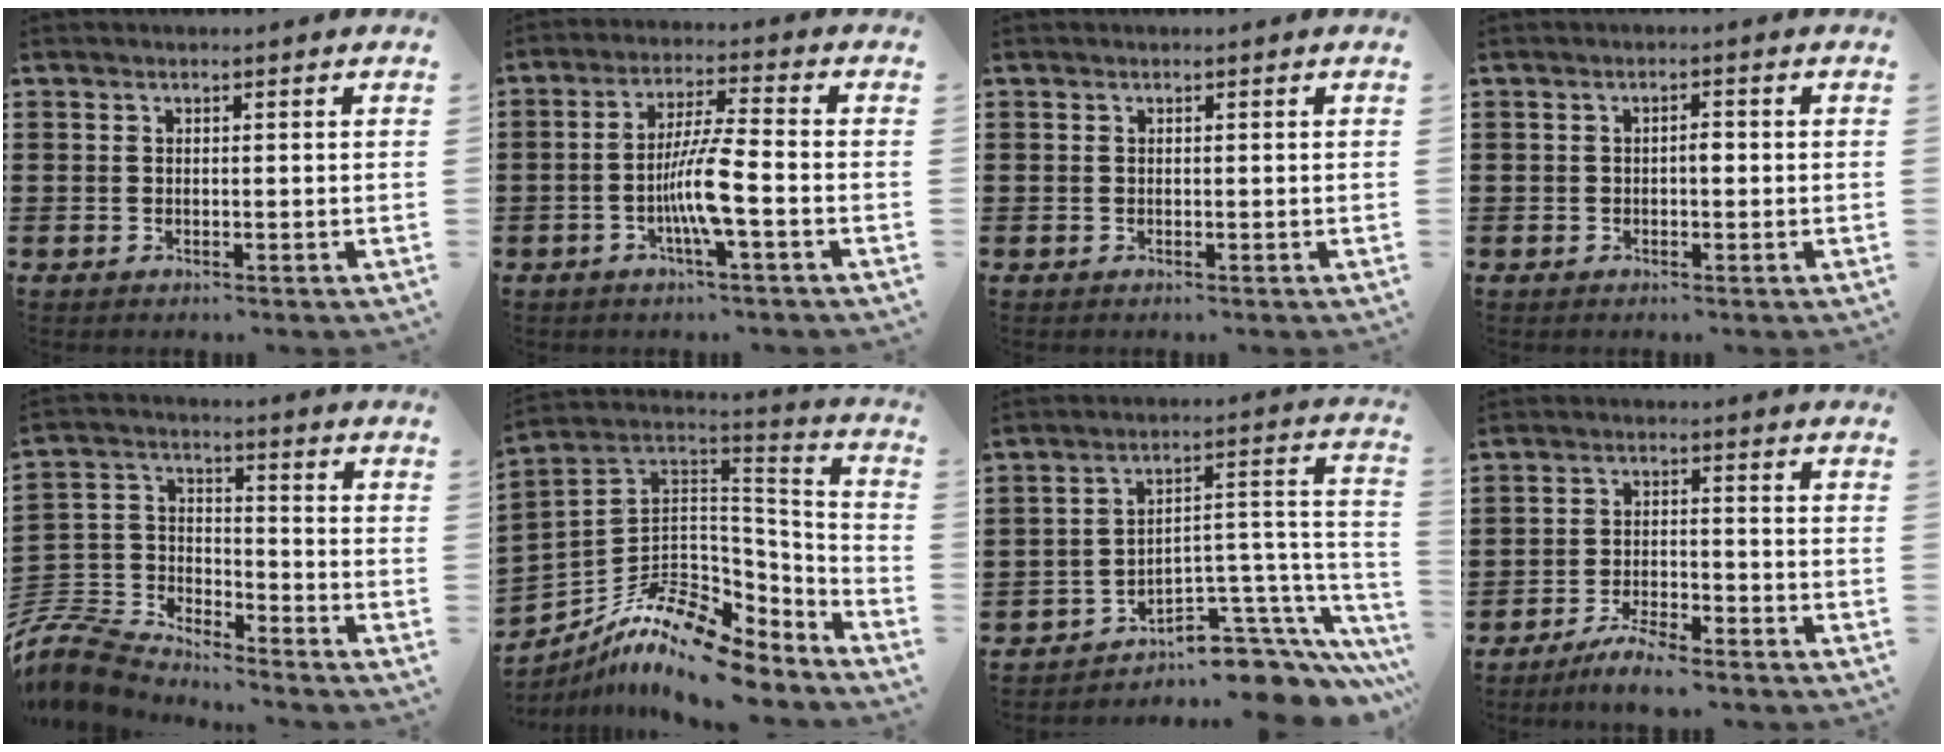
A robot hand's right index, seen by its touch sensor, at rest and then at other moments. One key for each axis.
{"total": 7.6, "fx": -2.4, "fy": 0.5, "fz": 7.2, "tx": -0.144, "ty": -0.011, "tz": -0.050}
{"total": 0.0}
{"total": 1.4, "fx": -0.3, "fy": 0.6, "fz": 1.3, "tx": -0.024, "ty": 0.001, "tz": -0.006}
{"total": 7.2, "fx": -6.9, "fy": 1.7, "fz": 1.2, "tx": -0.063, "ty": -0.006, "tz": -0.149}
{"total": 11.9, "fx": -8.3, "fy": 5.0, "fz": 6.9, "tx": -0.140, "ty": 0.010, "tz": -0.151}
{"total": 7.2, "fx": -5.6, "fy": 3.1, "fz": 3.2, "tx": -0.049, "ty": 0.006, "tz": -0.103}
{"total": 4.5, "fx": -4.3, "fy": 0.2, "fz": 1.6, "tx": -0.035, "ty": 0.001, "tz": -0.085}